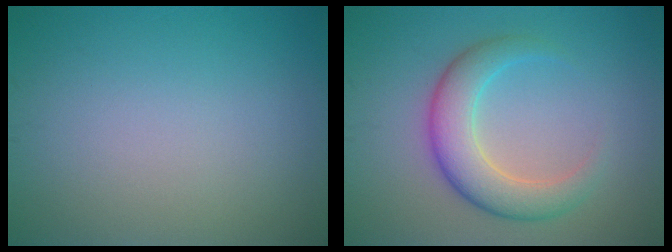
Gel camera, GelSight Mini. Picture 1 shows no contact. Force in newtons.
{"total": 5.0, "press": 5.0, "slide": 0.3}